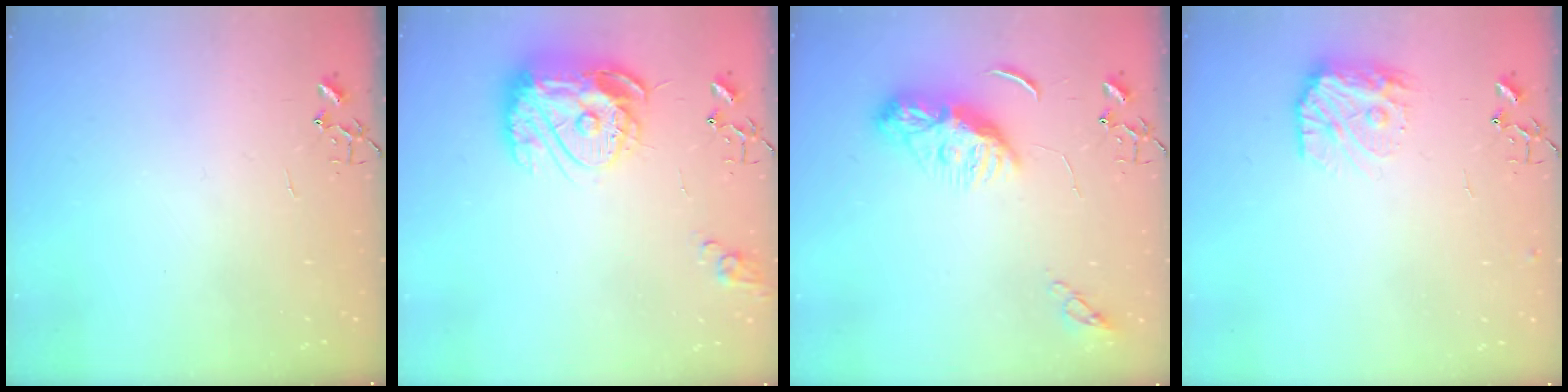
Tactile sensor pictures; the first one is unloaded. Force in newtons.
{"total": 17.5, "press": 17.4, "slide": 1.8}
{"total": 9.5, "press": 9.5, "slide": 0.5}
{"total": 12.4, "press": 12.4, "slide": 1.0}